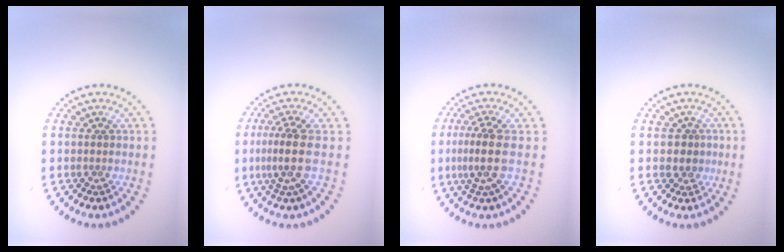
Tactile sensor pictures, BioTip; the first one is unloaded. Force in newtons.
{"total": 2.9, "press": 2.3, "slide": 1.9}
{"total": 2.9, "press": 2.4, "slide": 1.7}
{"total": 1.5, "press": 1.3, "slide": 0.7}